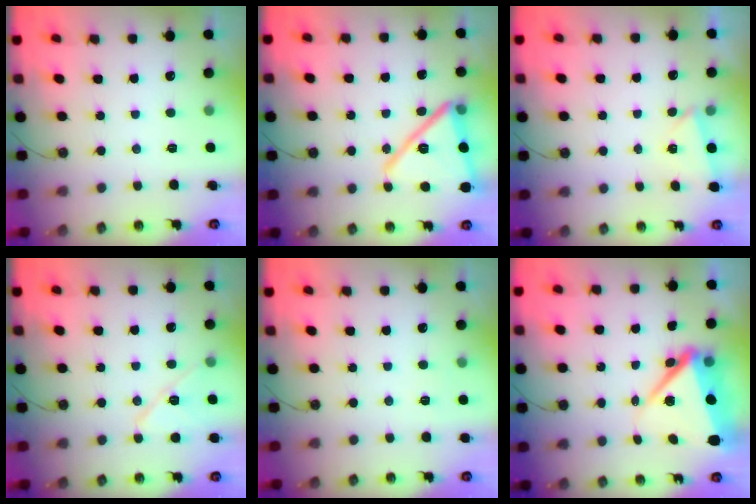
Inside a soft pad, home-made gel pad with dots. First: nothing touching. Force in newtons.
{"total": 17.9, "press": 16.8, "slide": 6.2}
{"total": 2.4, "press": 2.1, "slide": 1.1}
{"total": 9.3, "press": 8.9, "slide": 2.7}
{"total": 4.6, "press": 2.7, "slide": 3.8}
{"total": 10.4, "press": 10.2, "slide": 1.7}